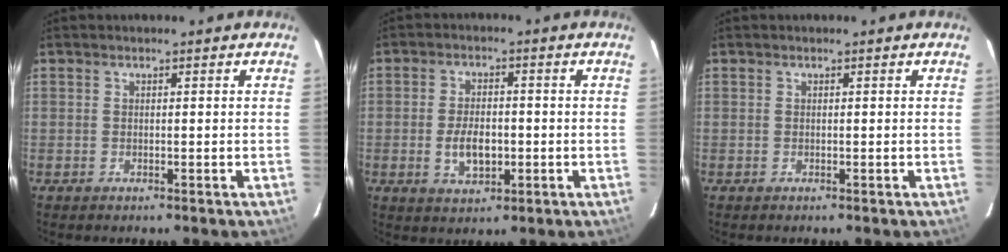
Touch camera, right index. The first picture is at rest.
{"total": 6.4, "force": [-1.4, 3.6, 5.1], "torque": [-0.102, -0.003, -0.019]}
{"total": 0.0}